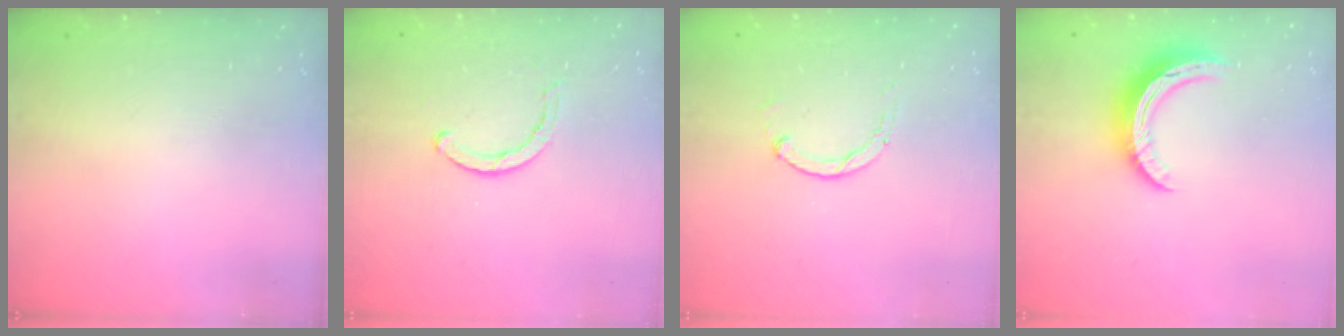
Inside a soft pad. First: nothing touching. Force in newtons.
{"total": 2.8, "press": 2.8, "slide": 0.2}
{"total": 1.2, "press": 1.2, "slide": 0.3}
{"total": 10.5, "press": 10.5, "slide": 0.2}